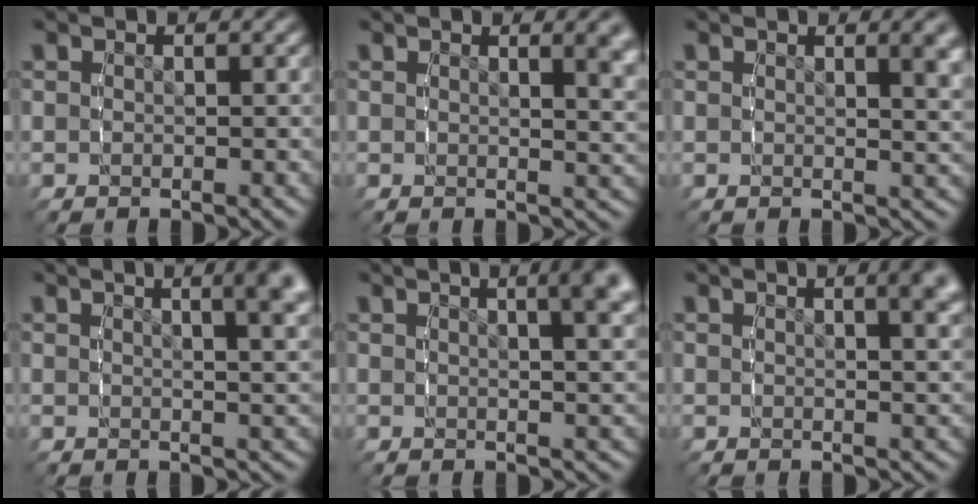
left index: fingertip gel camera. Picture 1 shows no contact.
{"total": 2.6, "force": [1.4, -0.1, 2.2], "torque": [-0.025, -0.007, 0.024]}
{"total": 2.3, "force": [1.1, -0.2, 2.0], "torque": [-0.024, -0.007, 0.020]}
{"total": 6.6, "force": [3.3, 1.9, 5.5], "torque": [-0.053, 0.015, 0.046]}
{"total": 7.5, "force": [3.5, 2.5, 6.1], "torque": [-0.060, 0.022, 0.047]}
{"total": 4.6, "force": [2.3, 0.9, 3.8], "torque": [-0.038, 0.009, 0.034]}